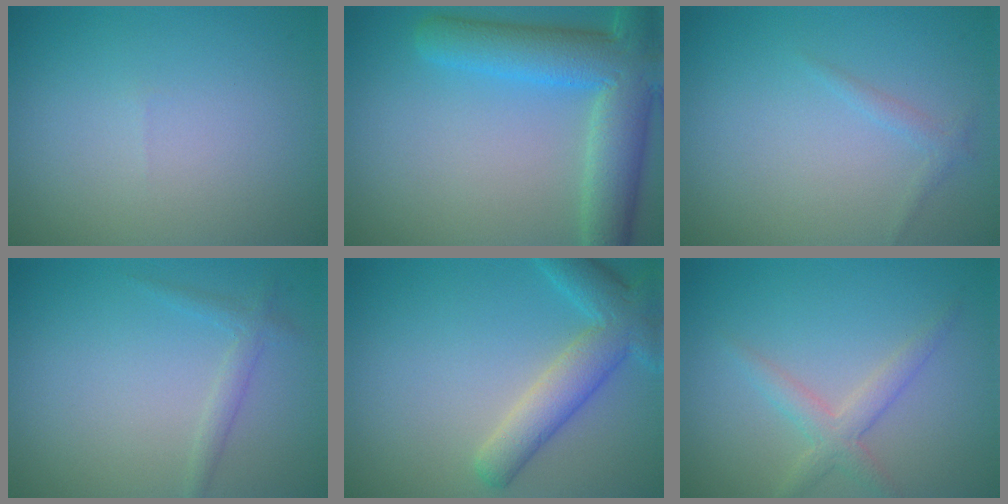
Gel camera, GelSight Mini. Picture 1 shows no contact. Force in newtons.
{"total": 7.9, "press": 7.9, "slide": 0.3}
{"total": 0.9, "press": 0.9, "slide": 0.1}
{"total": 1.4, "press": 1.4, "slide": 0.0}
{"total": 5.0, "press": 5.0, "slide": 0.5}
{"total": 2.5, "press": 2.5, "slide": 0.0}